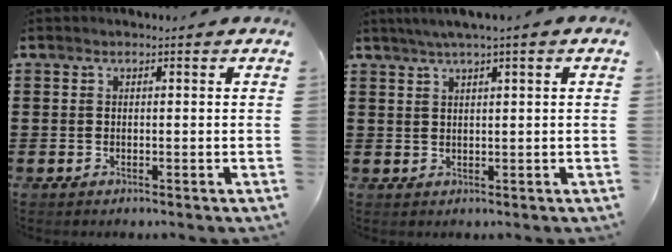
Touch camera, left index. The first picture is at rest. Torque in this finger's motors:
{"motor_torque": [1.15, -0.99, 0.58, 0.13]}